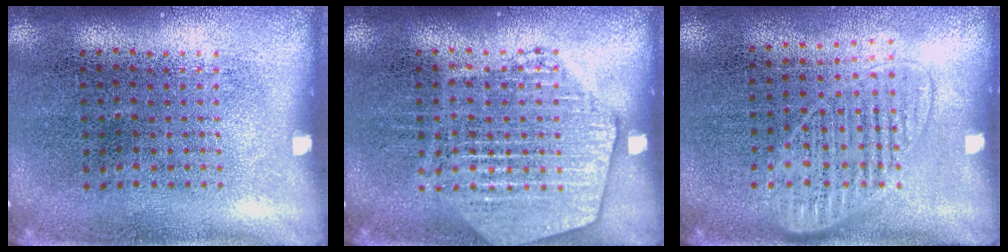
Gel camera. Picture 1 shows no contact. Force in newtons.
{"total": 2.8, "press": 2.7, "slide": 0.4}
{"total": 1.4, "press": 1.3, "slide": 0.6}